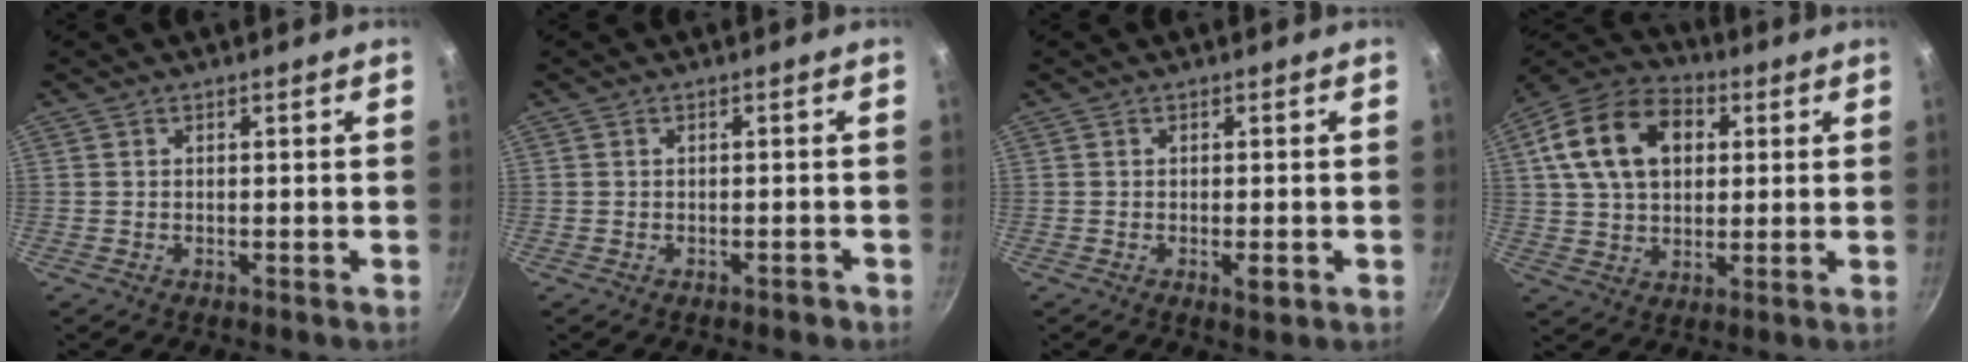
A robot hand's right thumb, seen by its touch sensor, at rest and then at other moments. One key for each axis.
{"total": 1.0, "fx": -0.7, "fy": 0.5, "fz": 0.5, "tx": -0.002, "ty": 0.014, "tz": -0.002}
{"total": 2.4, "fx": -0.8, "fy": 0.8, "fz": 2.1, "tx": -0.038, "ty": 0.000, "tz": -0.010}
{"total": 17.1, "fx": 4.6, "fy": 11.9, "fz": 11.4, "tx": -0.182, "ty": 0.016, "tz": 0.066}